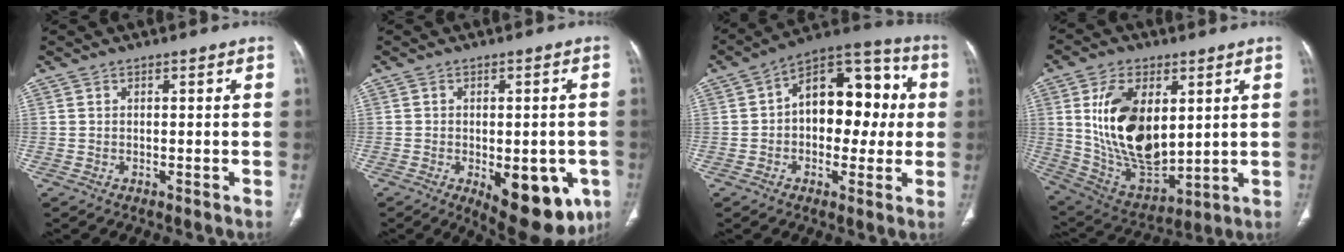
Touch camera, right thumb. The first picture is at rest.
{"total": 14.9, "force": [-5.4, 7.2, 11.8], "torque": [-0.121, 0.000, -0.053]}
{"total": 17.5, "force": [1.6, 10.9, 13.5], "torque": [-0.141, 0.046, 0.015]}
{"total": 20.2, "force": [4.0, 11.5, 16.1], "torque": [-0.274, -0.024, 0.093]}